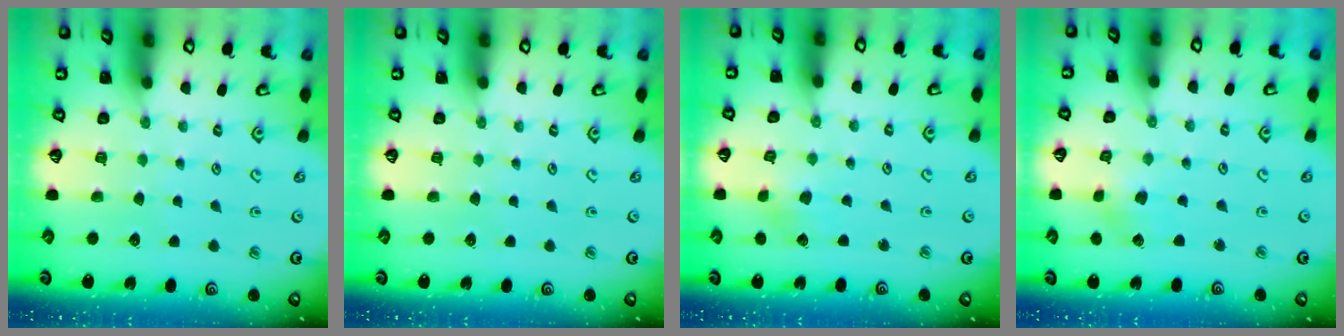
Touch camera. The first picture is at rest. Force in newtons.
{"total": 0.0}
{"total": 2.5, "press": 2.5, "slide": 0.5}
{"total": 2.1, "press": 2.1, "slide": 0.3}